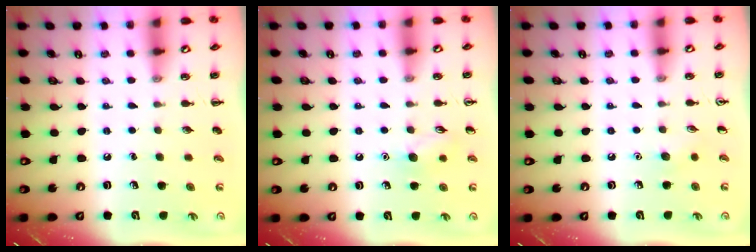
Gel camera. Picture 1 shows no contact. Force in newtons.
{"total": 6.8, "press": 6.7, "slide": 1.5}
{"total": 4.0, "press": 3.8, "slide": 1.4}